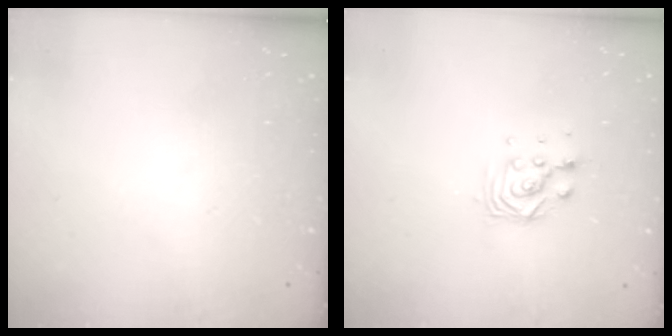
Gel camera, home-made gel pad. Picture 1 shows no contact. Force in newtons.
{"total": 5.1, "press": 5.0, "slide": 0.4}